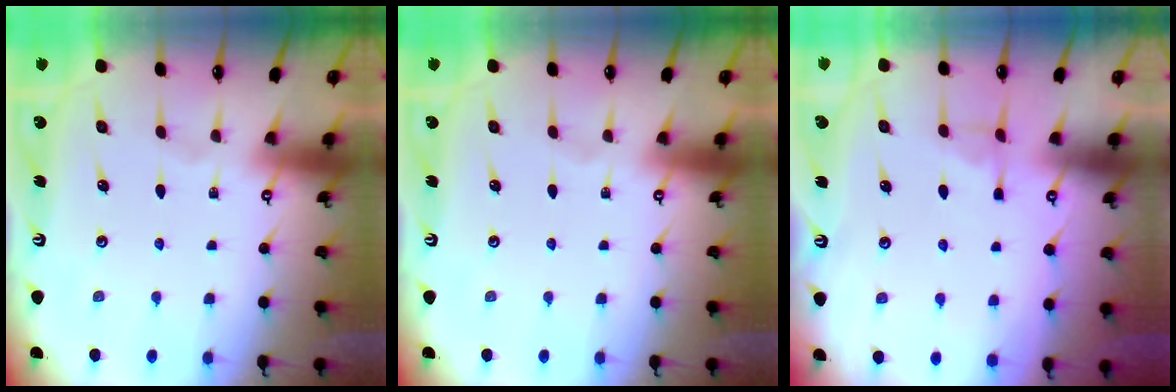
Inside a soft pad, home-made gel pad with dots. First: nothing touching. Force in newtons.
{"total": 0.0}
{"total": 3.8, "press": 3.8, "slide": 0.6}